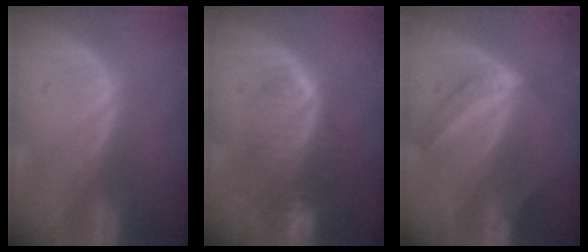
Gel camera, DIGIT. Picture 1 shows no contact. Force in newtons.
{"total": 8.4, "press": 7.3, "slide": 4.1}
{"total": 5.7, "press": 4.8, "slide": 3.1}